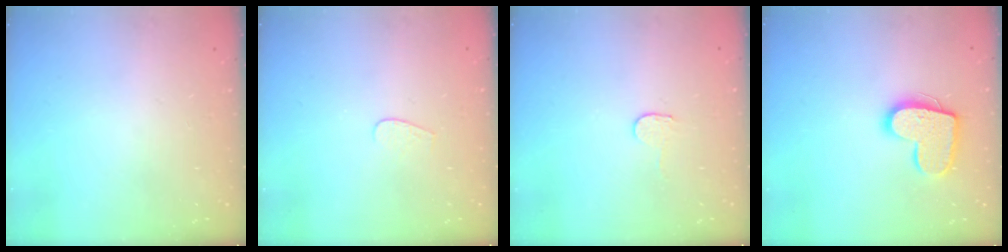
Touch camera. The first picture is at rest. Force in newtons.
{"total": 3.5, "press": 3.5, "slide": 0.3}
{"total": 2.3, "press": 2.3, "slide": 0.2}
{"total": 14.5, "press": 14.5, "slide": 0.9}